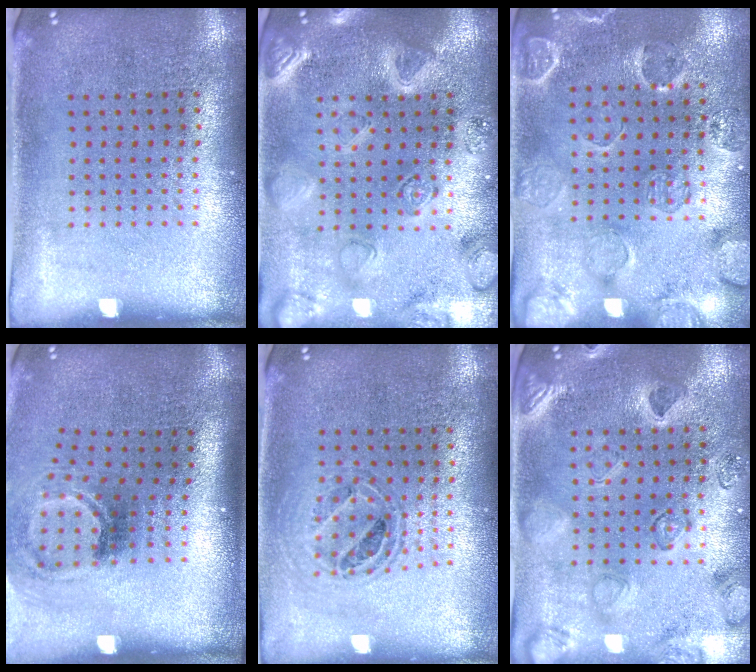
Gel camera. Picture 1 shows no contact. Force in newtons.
{"total": 3.0, "press": 2.9, "slide": 0.8}
{"total": 2.5, "press": 2.0, "slide": 1.5}
{"total": 2.1, "press": 1.3, "slide": 1.6}
{"total": 0.9, "press": 0.9, "slide": 0.1}
{"total": 2.3, "press": 2.2, "slide": 0.8}